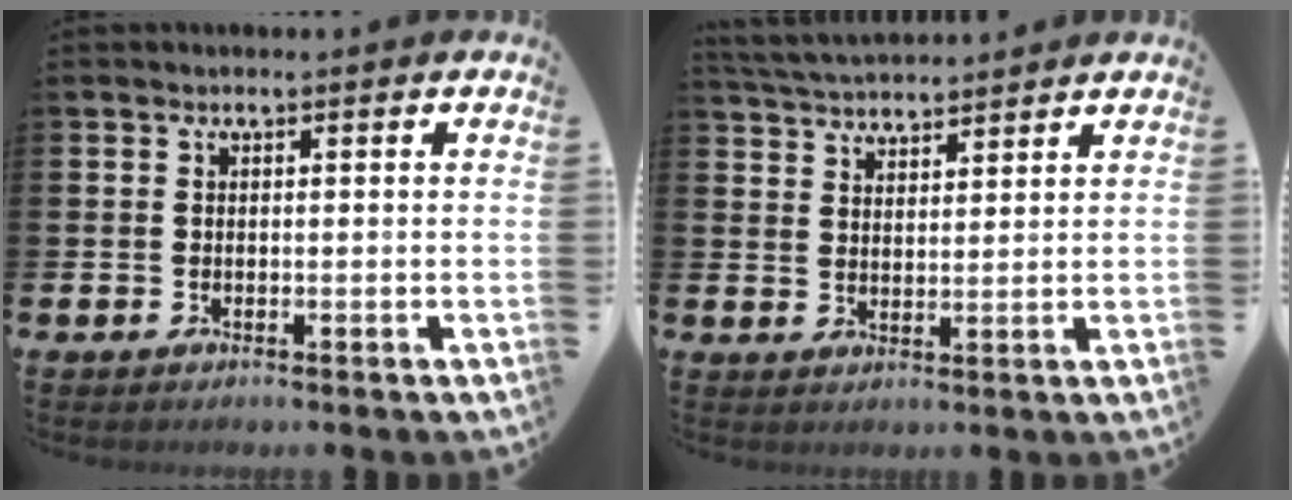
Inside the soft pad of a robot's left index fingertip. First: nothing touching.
{"total": 4.1, "force": [4.1, 0.5, 0.1], "torque": [-0.022, -0.020, 0.075]}